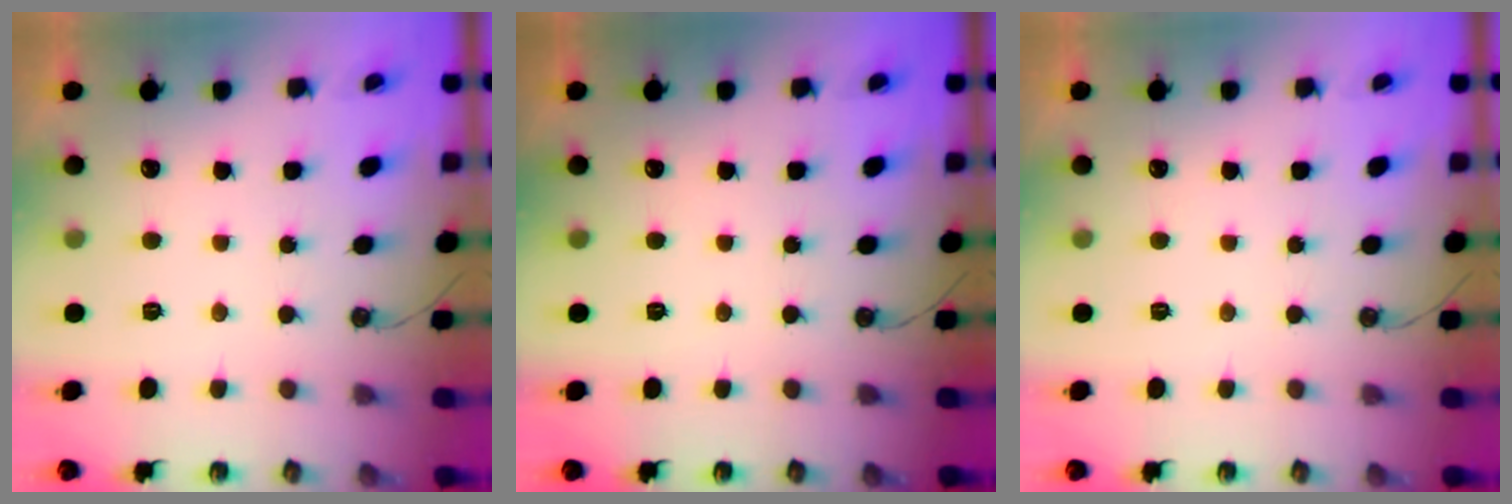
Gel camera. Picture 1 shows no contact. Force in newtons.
{"total": 0.0}
{"total": 0.0}